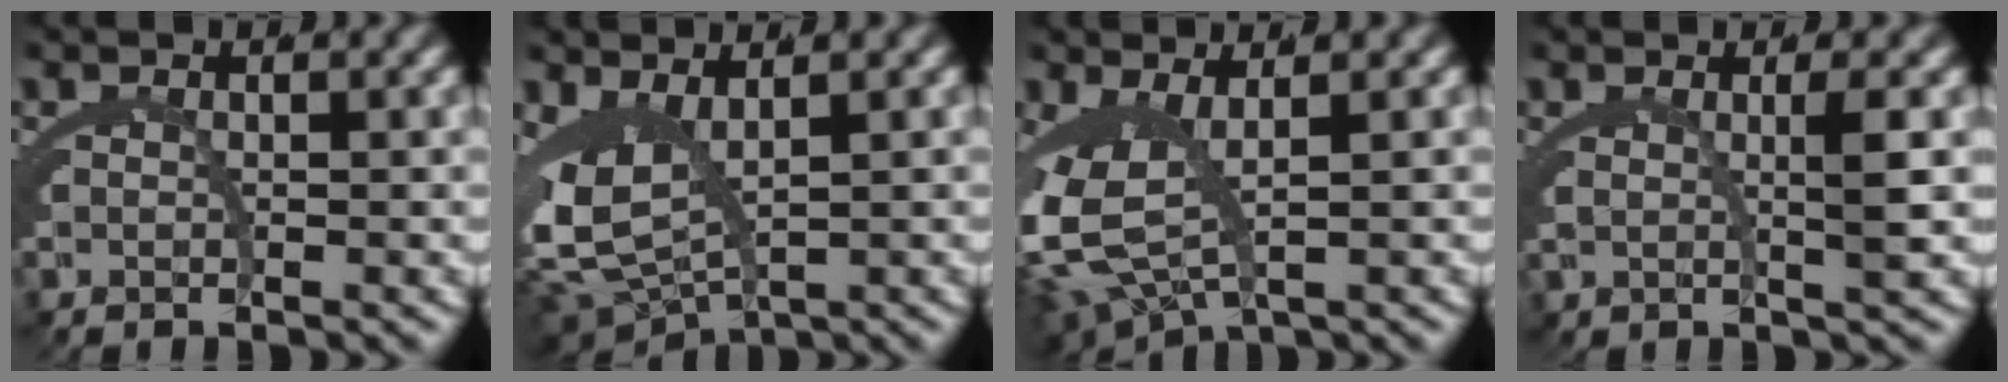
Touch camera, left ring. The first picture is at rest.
{"total": 7.0, "force": [0.4, 5.0, 4.9], "torque": [-0.122, -0.023, 0.019]}
{"total": 7.0, "force": [0.0, 4.5, 5.4], "torque": [-0.138, -0.030, 0.017]}
{"total": 2.2, "force": [0.9, -0.8, 1.9], "torque": [-0.025, -0.004, 0.022]}